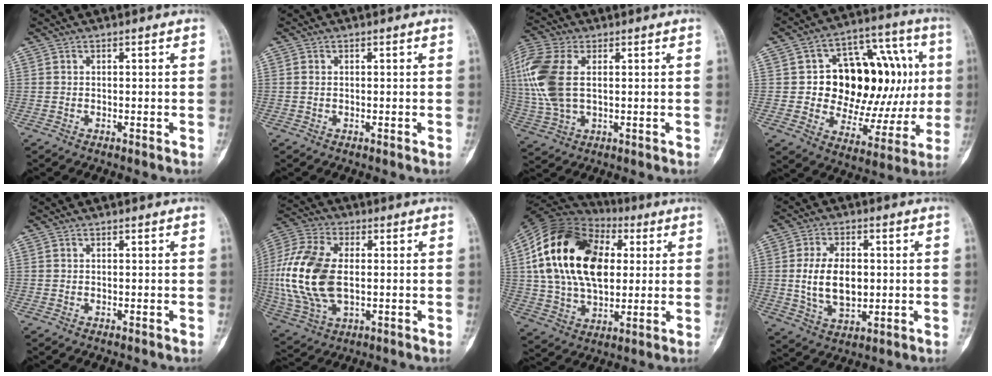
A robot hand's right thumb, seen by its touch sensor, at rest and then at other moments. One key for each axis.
{"total": 0.7, "fx": 0.0, "fy": 0.5, "fz": 0.5, "tx": -0.012, "ty": 0.000, "tz": 0.002}
{"total": 14.7, "fx": 2.5, "fy": 8.5, "fz": 11.7, "tx": -0.289, "ty": 0.007, "tz": 0.051}
{"total": 26.3, "fx": 2.9, "fy": 16.0, "fz": 20.7, "tx": -0.239, "ty": 0.020, "tz": 0.055}
{"total": 0.0}
{"total": 18.8, "fx": -0.1, "fy": 11.0, "fz": 15.2, "tx": -0.341, "ty": 0.003, "tz": 0.004}
{"total": 25.4, "fx": 5.2, "fy": 15.9, "fz": 19.1, "tx": -0.342, "ty": 0.006, "tz": 0.088}
{"total": 11.0, "fx": 0.3, "fy": 6.8, "fz": 8.6, "tx": -0.140, "ty": -0.004, "tz": 0.014}